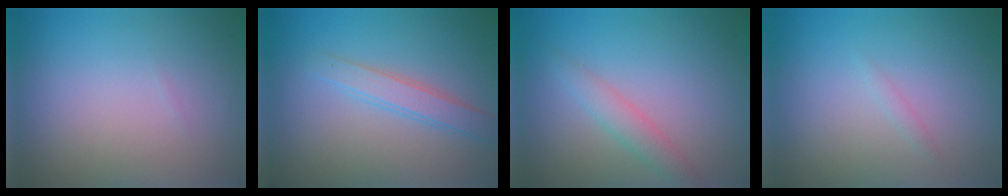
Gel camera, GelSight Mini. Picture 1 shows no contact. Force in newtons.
{"total": 2.4, "press": 2.4, "slide": 0.1}
{"total": 2.1, "press": 2.1, "slide": 0.0}
{"total": 0.6, "press": 0.6, "slide": 0.0}